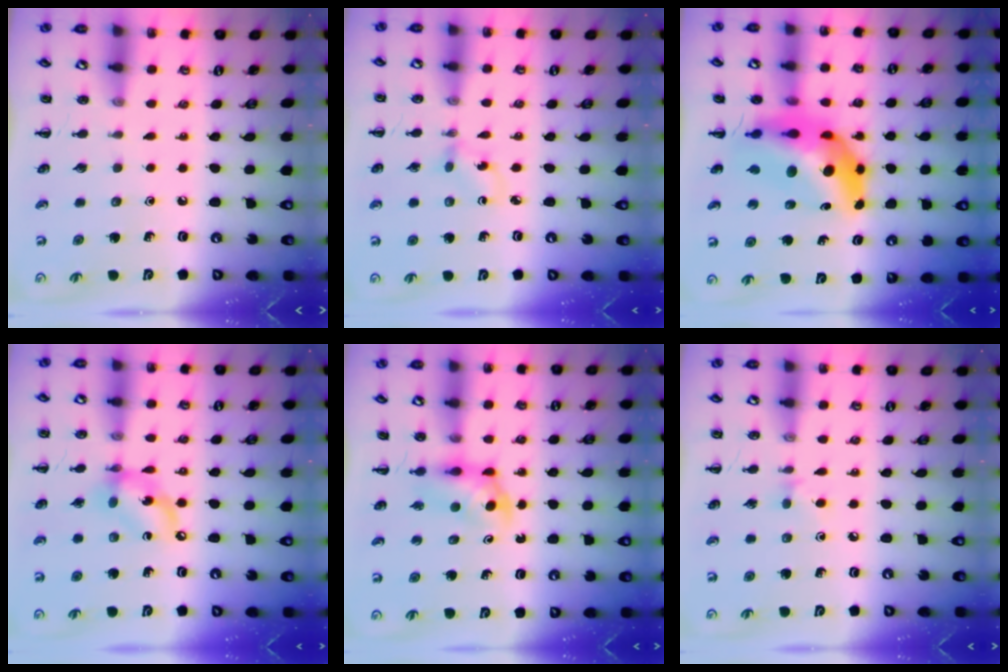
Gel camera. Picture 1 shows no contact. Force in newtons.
{"total": 1.7, "press": 1.6, "slide": 0.7}
{"total": 12.8, "press": 12.2, "slide": 3.8}
{"total": 11.0, "press": 10.8, "slide": 2.4}
{"total": 3.8, "press": 3.7, "slide": 0.7}
{"total": 3.8, "press": 3.5, "slide": 1.6}